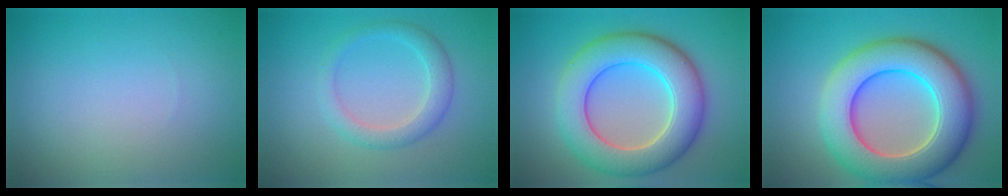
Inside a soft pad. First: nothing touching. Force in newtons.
{"total": 2.7, "press": 2.7, "slide": 0.2}
{"total": 9.0, "press": 9.0, "slide": 0.5}
{"total": 10.8, "press": 10.8, "slide": 0.4}